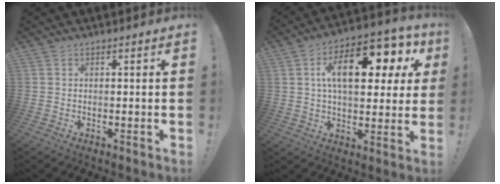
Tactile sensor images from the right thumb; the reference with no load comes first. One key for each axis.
{"total": 18.6, "fx": 5.6, "fy": 8.6, "fz": 15.5, "tx": -0.231, "ty": -0.008, "tz": 0.084}